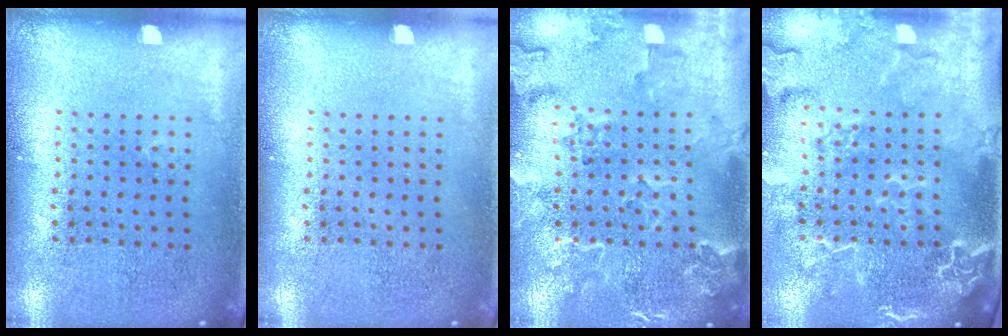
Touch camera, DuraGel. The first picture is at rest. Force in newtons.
{"total": 0.0}
{"total": 2.4, "press": 2.2, "slide": 0.8}
{"total": 2.8, "press": 2.5, "slide": 1.4}